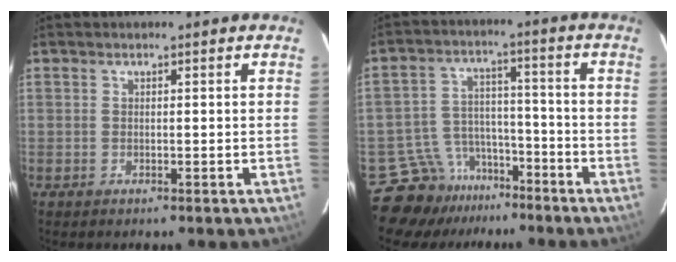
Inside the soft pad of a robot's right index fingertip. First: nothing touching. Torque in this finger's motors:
{"motor_torque": [-0.28, -0.16, -0.86, -0.21]}